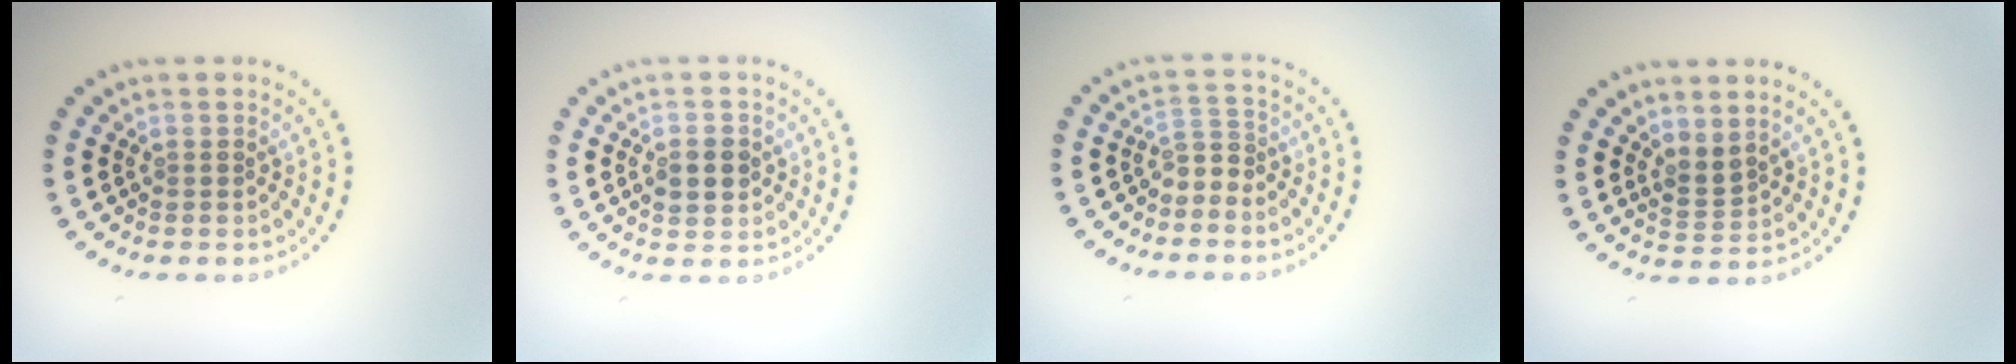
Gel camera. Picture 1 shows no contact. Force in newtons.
{"total": 2.3, "press": 2.3, "slide": 0.2}
{"total": 1.8, "press": 1.1, "slide": 1.4}
{"total": 1.8, "press": 1.3, "slide": 1.3}